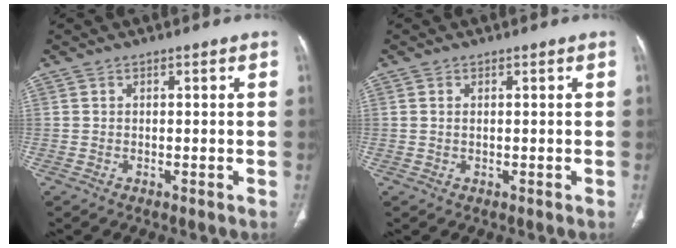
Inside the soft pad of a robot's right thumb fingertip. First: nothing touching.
{"total": 0.7, "force": [0.2, 0.3, 0.6], "torque": [-0.016, 0.003, 0.005]}